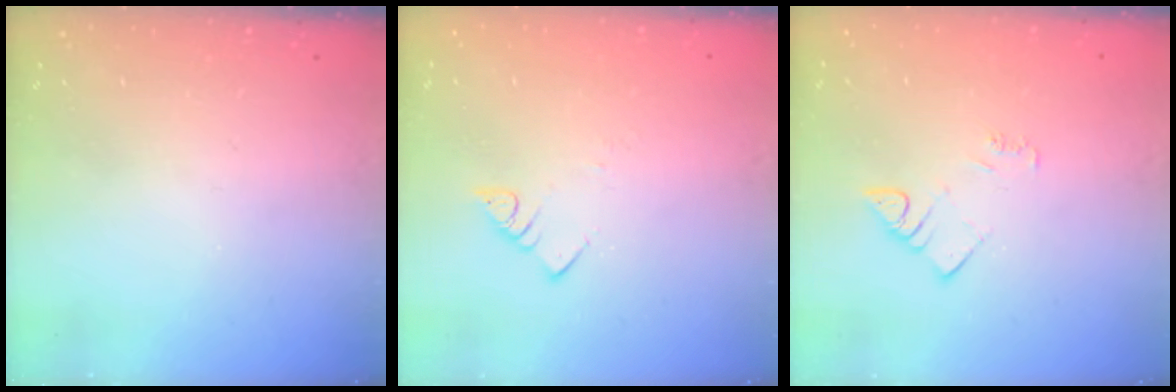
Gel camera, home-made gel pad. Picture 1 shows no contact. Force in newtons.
{"total": 2.8, "press": 2.8, "slide": 0.2}
{"total": 4.5, "press": 4.5, "slide": 0.5}